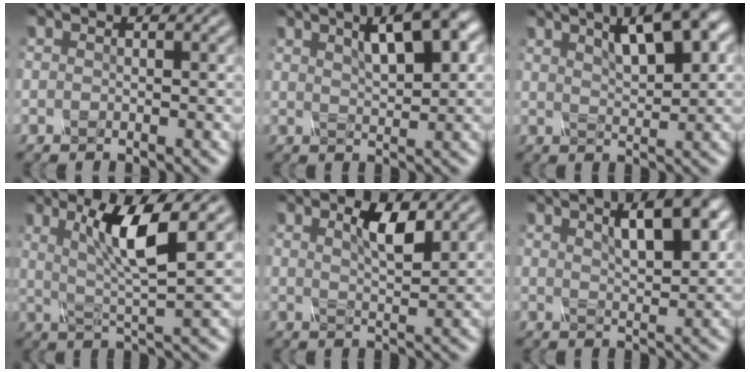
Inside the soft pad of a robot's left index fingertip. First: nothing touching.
{"total": 4.9, "force": [2.5, 0.7, 4.2], "torque": [-0.061, 0.015, 0.054]}
{"total": 5.3, "force": [3.0, 0.9, 4.3], "torque": [-0.063, 0.019, 0.063]}
{"total": 5.0, "force": [1.6, 0.1, 4.7], "torque": [-0.103, 0.001, 0.057]}
{"total": 1.8, "force": [1.1, 0.0, 1.5], "torque": [-0.036, 0.003, 0.041]}
{"total": 5.0, "force": [2.4, 1.0, 4.2], "torque": [-0.041, 0.024, 0.042]}